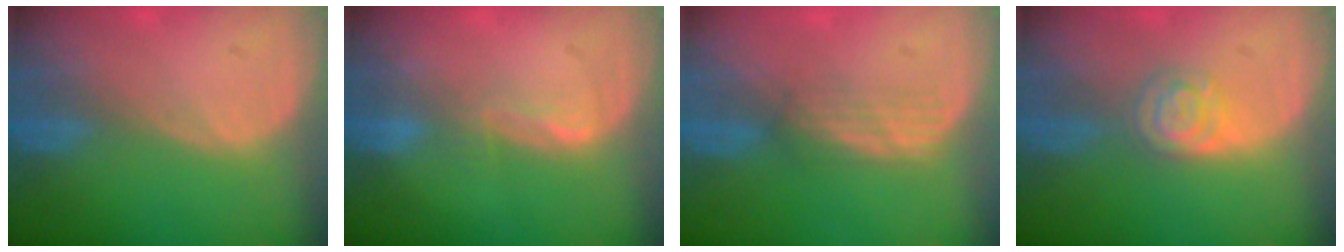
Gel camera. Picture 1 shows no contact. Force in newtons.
{"total": 2.0, "press": 2.0, "slide": 0.3}
{"total": 2.9, "press": 2.6, "slide": 1.4}
{"total": 4.3, "press": 3.9, "slide": 1.9}